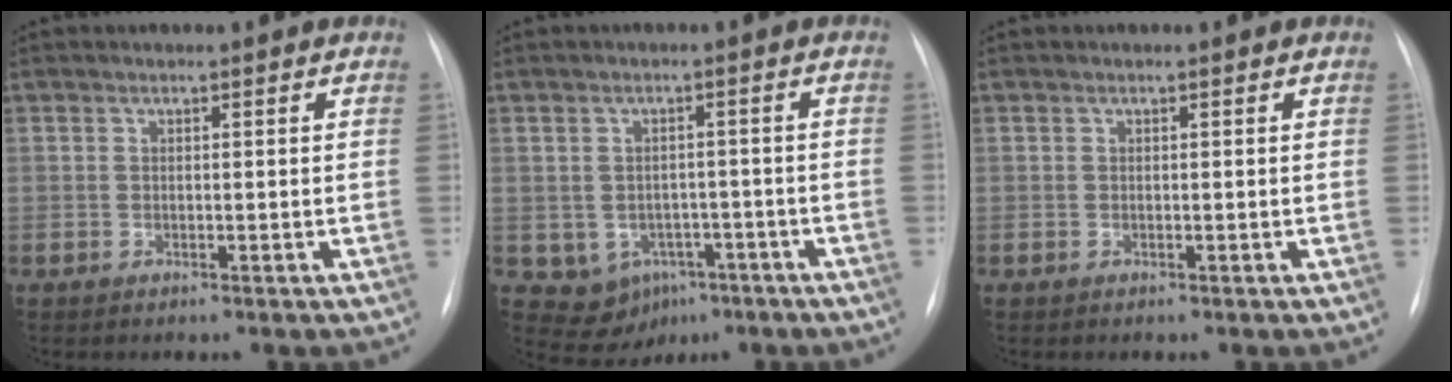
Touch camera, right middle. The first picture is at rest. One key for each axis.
{"total": 7.0, "fx": -3.1, "fy": 5.9, "fz": 2.2, "tx": -0.030, "ty": 0.017, "tz": -0.027}
{"total": 0.0}